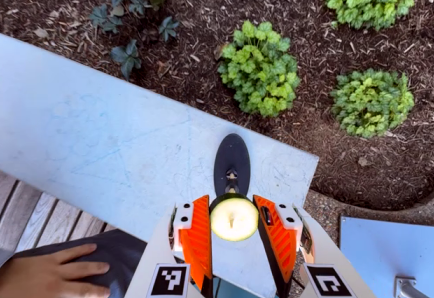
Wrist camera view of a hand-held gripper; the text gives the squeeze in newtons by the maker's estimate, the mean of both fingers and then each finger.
{"total": 8.9, "left": 8.3, "right": 9.4}